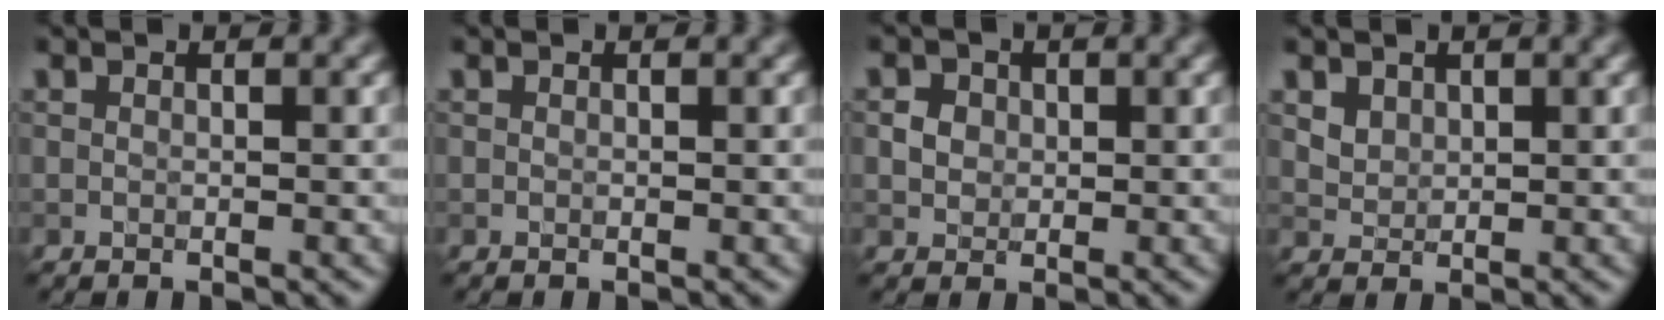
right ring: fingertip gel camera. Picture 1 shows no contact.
{"total": 0.0}
{"total": 1.6, "force": [0.2, 1.4, 0.6], "torque": [-0.006, -0.006, 0.011]}
{"total": 2.0, "force": [1.1, 1.4, 0.8], "torque": [-0.023, -0.007, 0.032]}